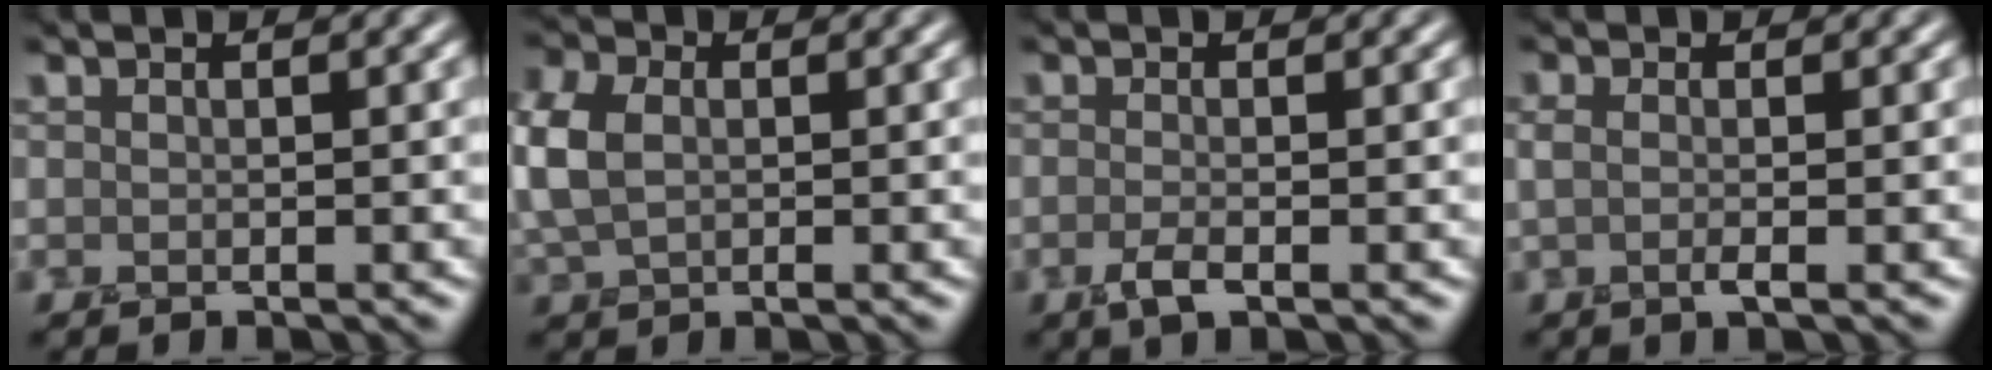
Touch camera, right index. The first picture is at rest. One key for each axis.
{"total": 3.4, "fx": 0.6, "fy": 2.6, "fz": 2.2, "tx": -0.066, "ty": 0.011, "tz": 0.006}
{"total": 1.6, "fx": -0.7, "fy": 0.6, "fz": 1.4, "tx": -0.027, "ty": 0.001, "tz": -0.017}
{"total": 0.9, "fx": 0.0, "fy": 0.2, "fz": 0.9, "tx": -0.019, "ty": 0.002, "tz": -0.001}